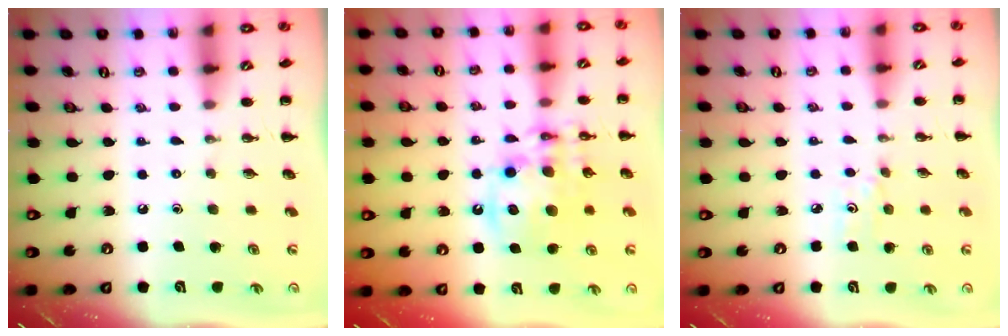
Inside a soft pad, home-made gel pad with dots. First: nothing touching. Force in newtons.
{"total": 13.5, "press": 13.2, "slide": 2.8}
{"total": 3.3, "press": 3.1, "slide": 1.0}